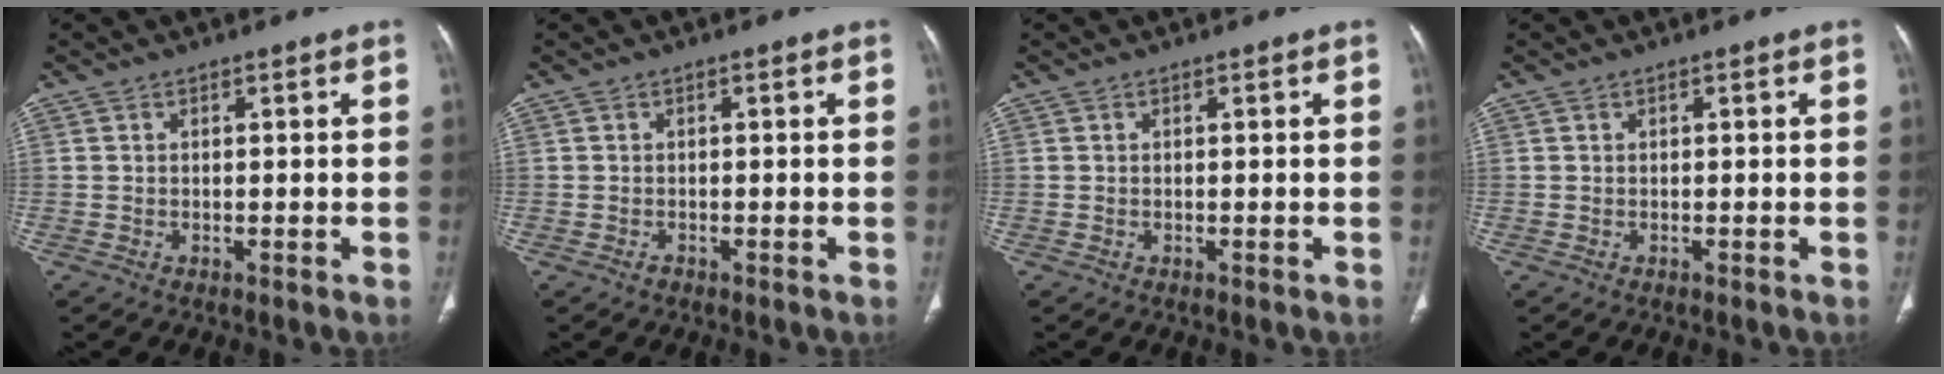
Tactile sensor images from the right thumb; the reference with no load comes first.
{"total": 0.7, "force": [-0.4, 0.5, 0.2], "torque": [-0.001, 0.001, -0.010]}
{"total": 0.0}
{"total": 0.0}